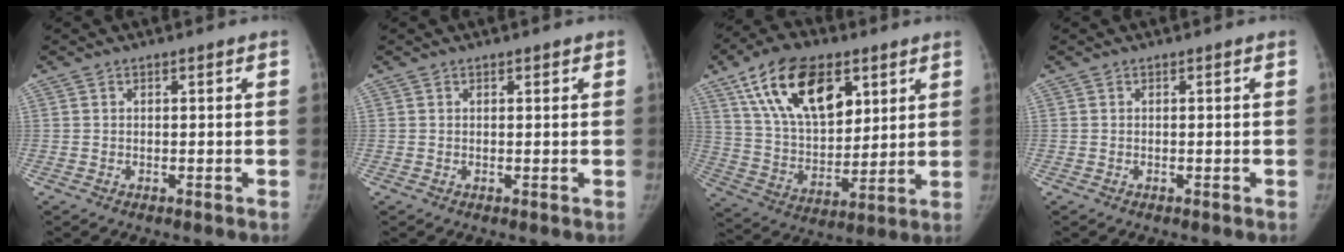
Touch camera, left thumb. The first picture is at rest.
{"total": 0.9, "force": [0.7, 0.5, 0.4], "torque": [-0.002, -0.003, 0.007]}
{"total": 20.8, "force": [10.2, 11.5, 14.0], "torque": [-0.210, -0.036, 0.185]}
{"total": 0.0}